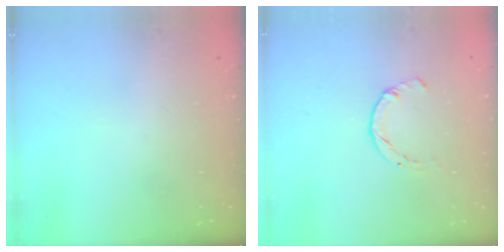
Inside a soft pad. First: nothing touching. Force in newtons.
{"total": 0.0}